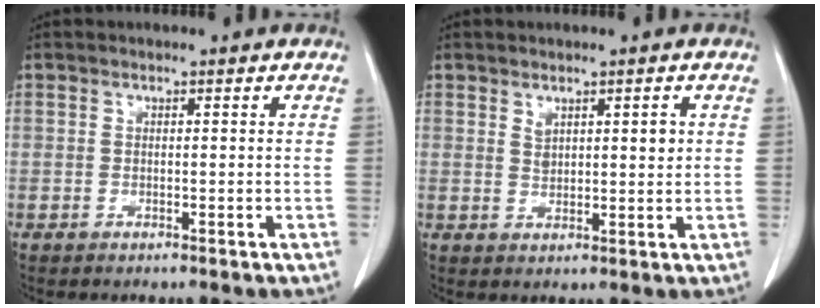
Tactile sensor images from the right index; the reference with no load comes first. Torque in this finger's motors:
{"motor_torque": [0.07, -0.01, -0.05, 0.00]}